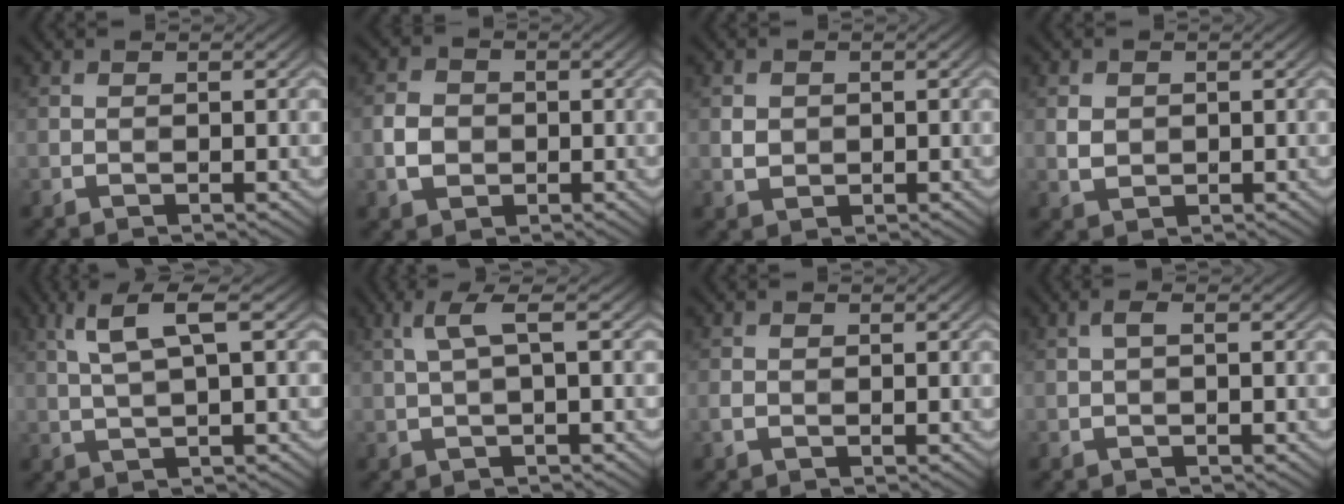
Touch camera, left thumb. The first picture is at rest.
{"total": 3.3, "force": [-0.5, 2.9, 1.7], "torque": [-0.039, -0.003, -0.012]}
{"total": 1.7, "force": [0.3, 1.6, 0.6], "torque": [-0.017, -0.006, 0.003]}
{"total": 2.0, "force": [0.3, 1.7, 0.9], "torque": [-0.023, -0.006, 0.006]}
{"total": 5.0, "force": [2.0, 0.8, 4.5], "torque": [-0.105, 0.011, 0.044]}
{"total": 3.1, "force": [0.9, 0.5, 3.0], "torque": [-0.060, 0.012, 0.016]}
{"total": 1.2, "force": [-0.2, 1.0, 0.7], "torque": [-0.019, -0.001, -0.005]}
{"total": 1.0, "force": [0.1, 0.2, 1.0], "torque": [-0.024, 0.005, 0.000]}